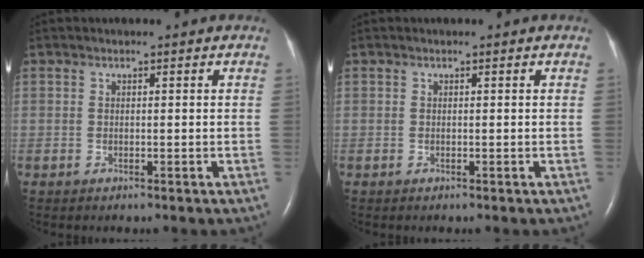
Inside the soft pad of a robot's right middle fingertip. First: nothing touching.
{"total": 0.0}